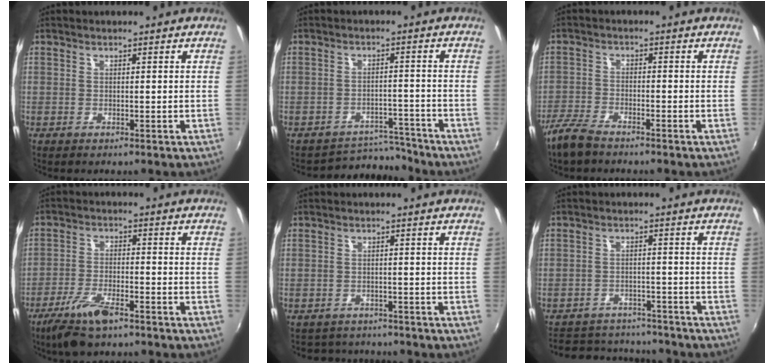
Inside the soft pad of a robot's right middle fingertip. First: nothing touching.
{"total": 7.2, "force": [-7.0, 1.5, -0.6], "torque": [0.003, 0.020, -0.105]}
{"total": 6.0, "force": [-4.9, 1.8, 2.9], "torque": [-0.082, -0.009, -0.100]}
{"total": 8.6, "force": [-6.0, 2.7, 5.6], "torque": [-0.133, -0.013, -0.115]}
{"total": 4.6, "force": [-4.1, 2.1, 0.2], "torque": [-0.013, 0.001, -0.065]}
{"total": 11.6, "force": [-10.0, 5.4, 2.6], "torque": [-0.072, 0.032, -0.133]}